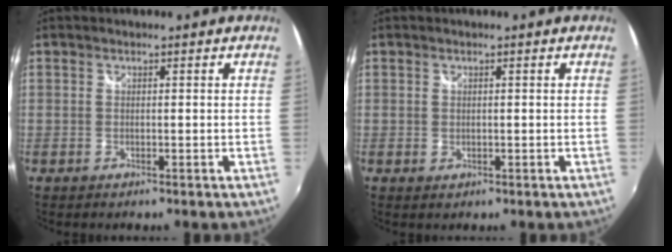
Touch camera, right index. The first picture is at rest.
{"total": 0.8, "force": [0.1, 0.6, 0.5], "torque": [-0.010, -0.002, 0.002]}